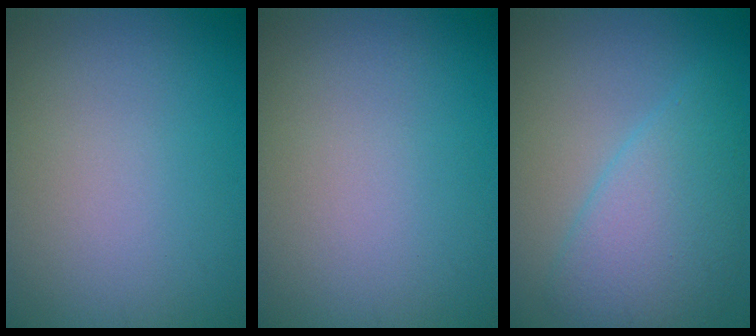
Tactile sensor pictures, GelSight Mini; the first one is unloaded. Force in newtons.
{"total": 0.0}
{"total": 5.4, "press": 5.4, "slide": 0.3}